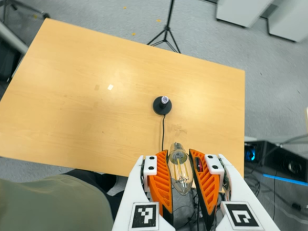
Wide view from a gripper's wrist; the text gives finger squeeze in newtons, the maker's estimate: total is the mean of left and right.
{"total": 22.3, "left": 23.6, "right": 21.0}